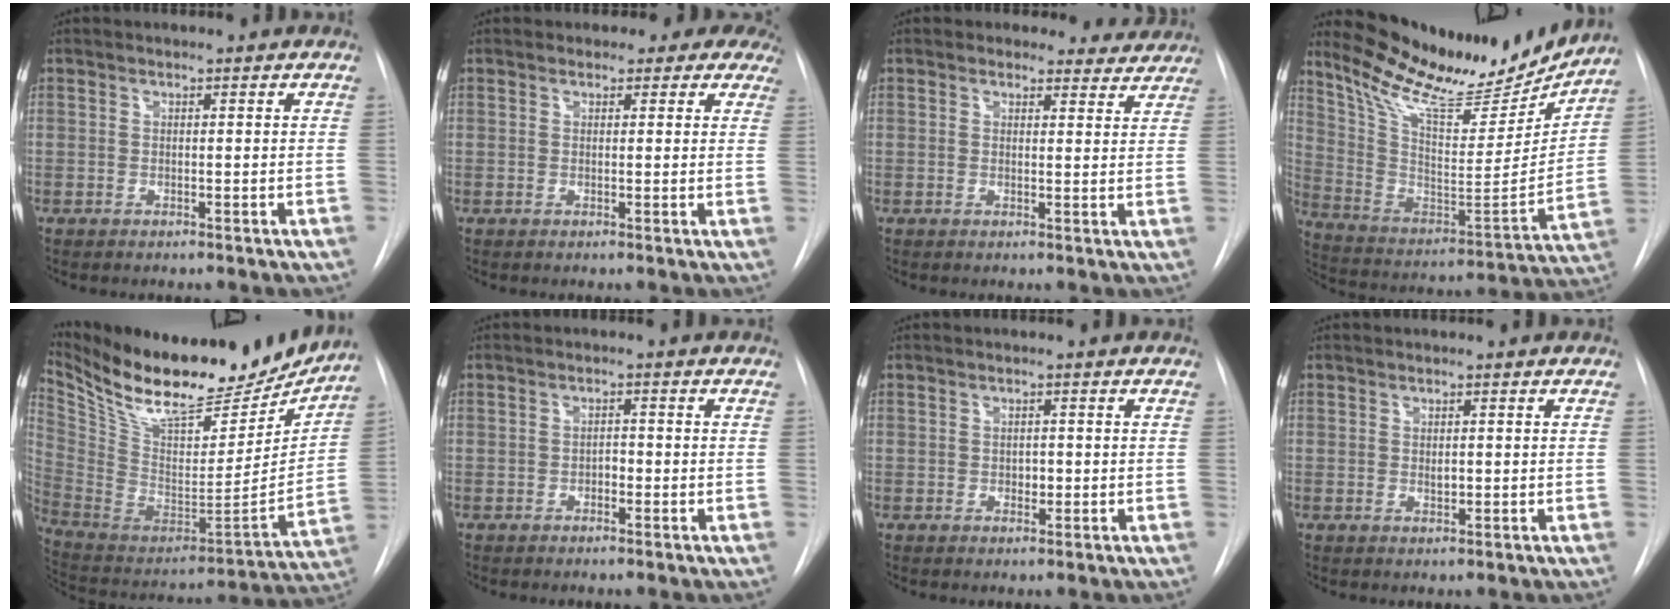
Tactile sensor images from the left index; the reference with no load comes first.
{"total": 6.9, "force": [5.9, 3.4, 0.8], "torque": [0.027, -0.009, 0.041]}
{"total": 5.4, "force": [4.8, 2.4, -0.6], "torque": [0.033, -0.016, 0.028]}
{"total": 22.6, "force": [19.9, 5.1, 9.5], "torque": [-0.170, -0.040, 0.313]}
{"total": 26.3, "force": [22.2, 8.0, 11.5], "torque": [-0.214, -0.027, 0.348]}
{"total": 1.3, "force": [-0.9, 0.7, 0.7], "torque": [-0.008, -0.001, -0.017]}
{"total": 1.2, "force": [-0.5, 0.8, 0.7], "torque": [-0.011, -0.004, -0.006]}
{"total": 0.7, "force": [-0.2, 0.4, 0.6], "torque": [-0.010, -0.008, -0.001]}